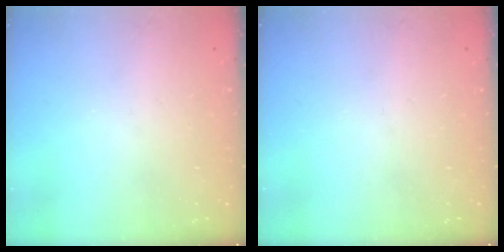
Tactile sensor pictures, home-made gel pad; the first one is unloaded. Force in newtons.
{"total": 0.0}